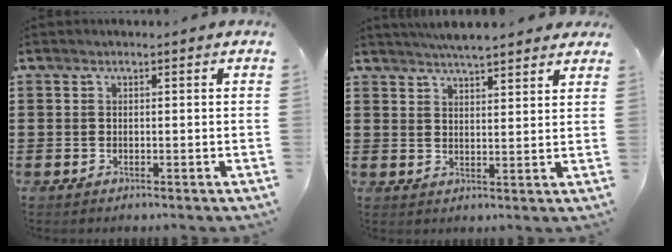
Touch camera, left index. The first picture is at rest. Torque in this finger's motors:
{"motor_torque": [2.14, 0.00, 0.13, -0.05]}